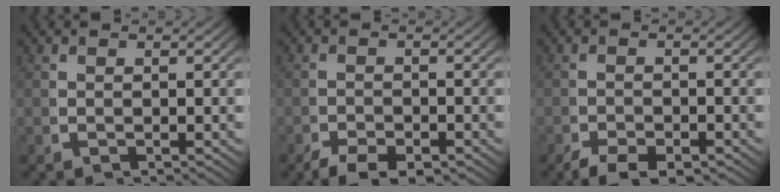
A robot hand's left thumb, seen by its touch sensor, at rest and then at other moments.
{"total": 3.1, "force": [-2.5, 1.3, 1.5], "torque": [-0.018, -0.014, -0.040]}
{"total": 3.0, "force": [-2.4, 1.2, 1.4], "torque": [-0.017, -0.013, -0.039]}